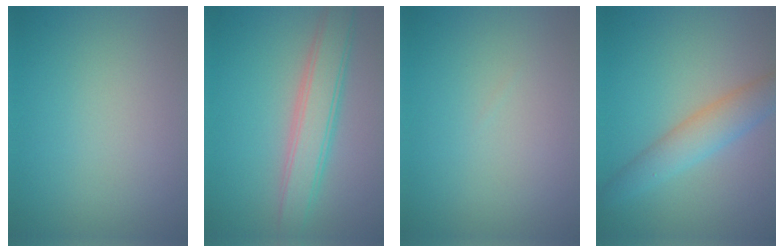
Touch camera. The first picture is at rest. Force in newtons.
{"total": 4.7, "press": 4.7, "slide": 0.2}
{"total": 0.0}
{"total": 3.9, "press": 3.9, "slide": 0.0}